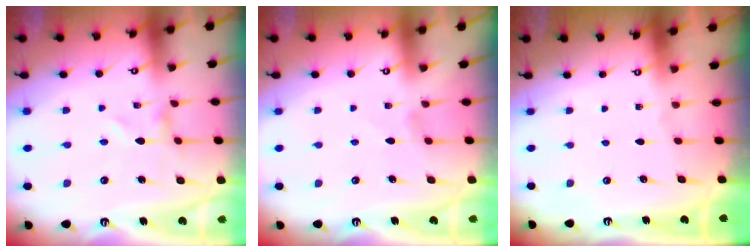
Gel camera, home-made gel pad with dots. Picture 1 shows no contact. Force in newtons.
{"total": 0.9, "press": 0.9, "slide": 0.3}
{"total": 0.0}